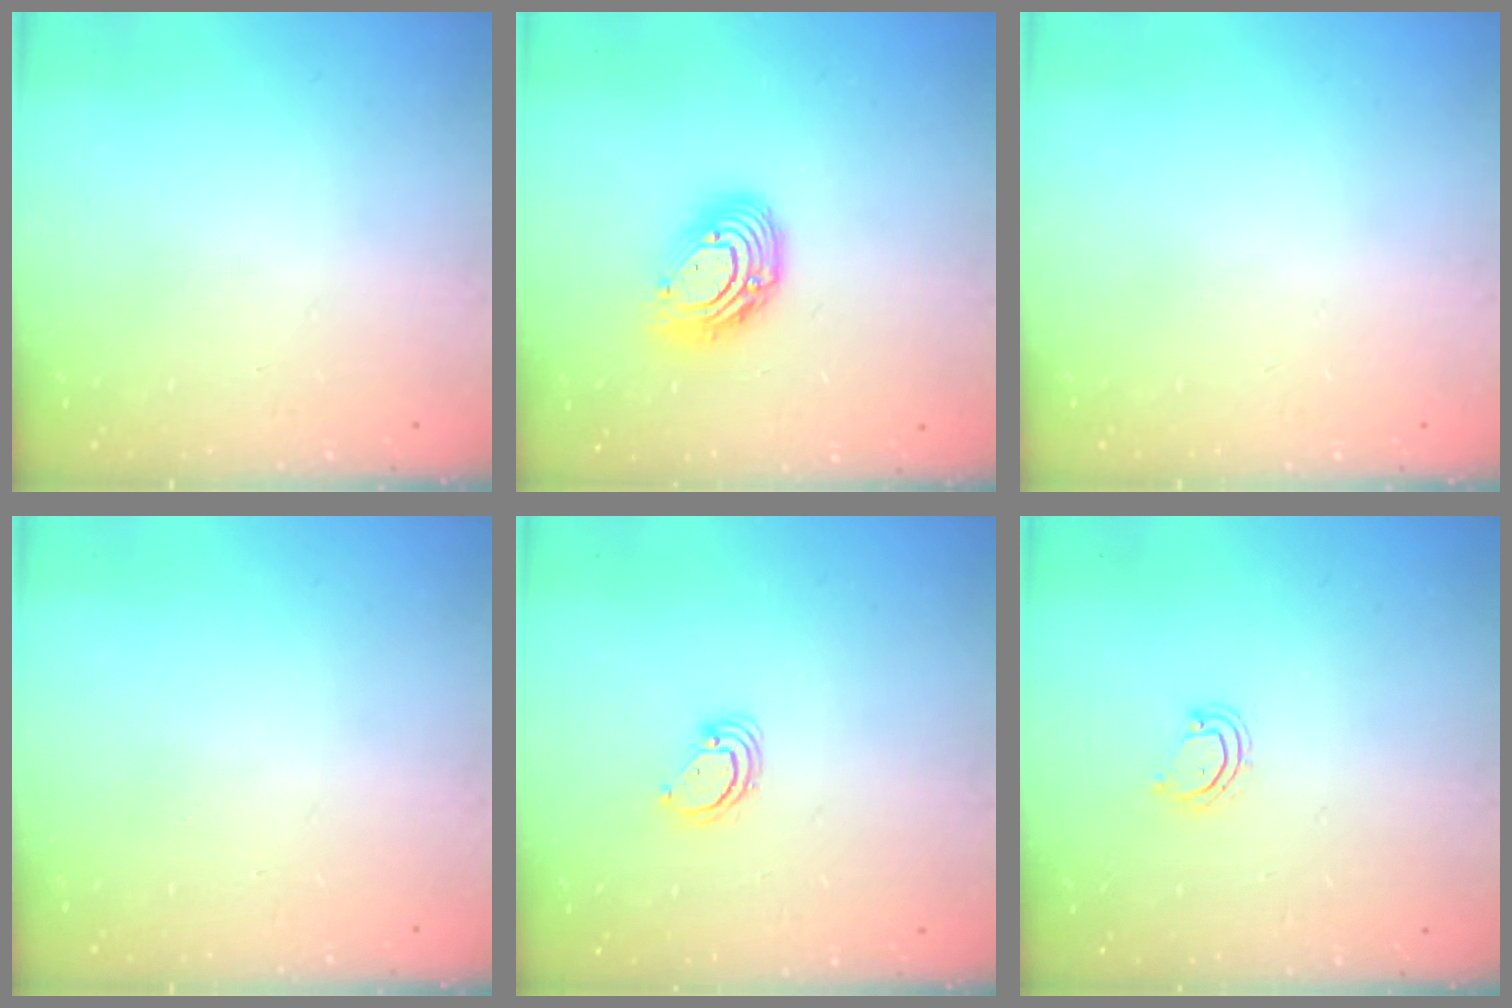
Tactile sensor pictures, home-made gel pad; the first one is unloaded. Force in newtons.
{"total": 12.0, "press": 11.9, "slide": 1.0}
{"total": 0.0}
{"total": 0.0}
{"total": 3.5, "press": 3.5, "slide": 0.1}
{"total": 3.5, "press": 3.4, "slide": 0.3}